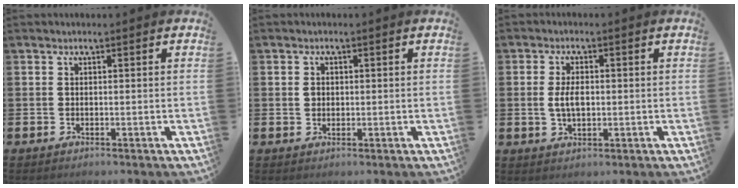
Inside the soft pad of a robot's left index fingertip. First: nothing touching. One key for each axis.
{"total": 1.3, "fx": 0.5, "fy": 1.2, "fz": 0.5, "tx": 0.002, "ty": 0.004, "tz": 0.004}
{"total": 3.7, "fx": 0.2, "fy": 2.0, "fz": 3.1, "tx": -0.056, "ty": 0.000, "tz": -0.004}